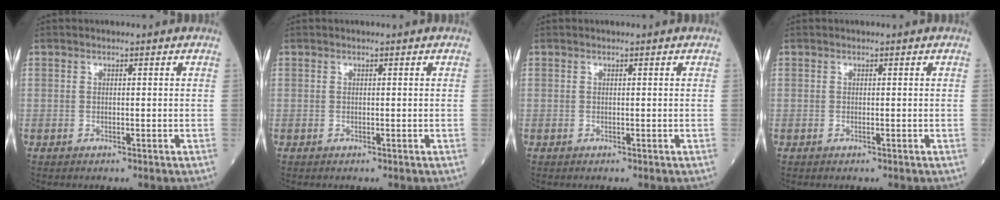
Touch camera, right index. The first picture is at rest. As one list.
[{"total": 0.0}, {"total": 0.0}, {"total": 0.0}]